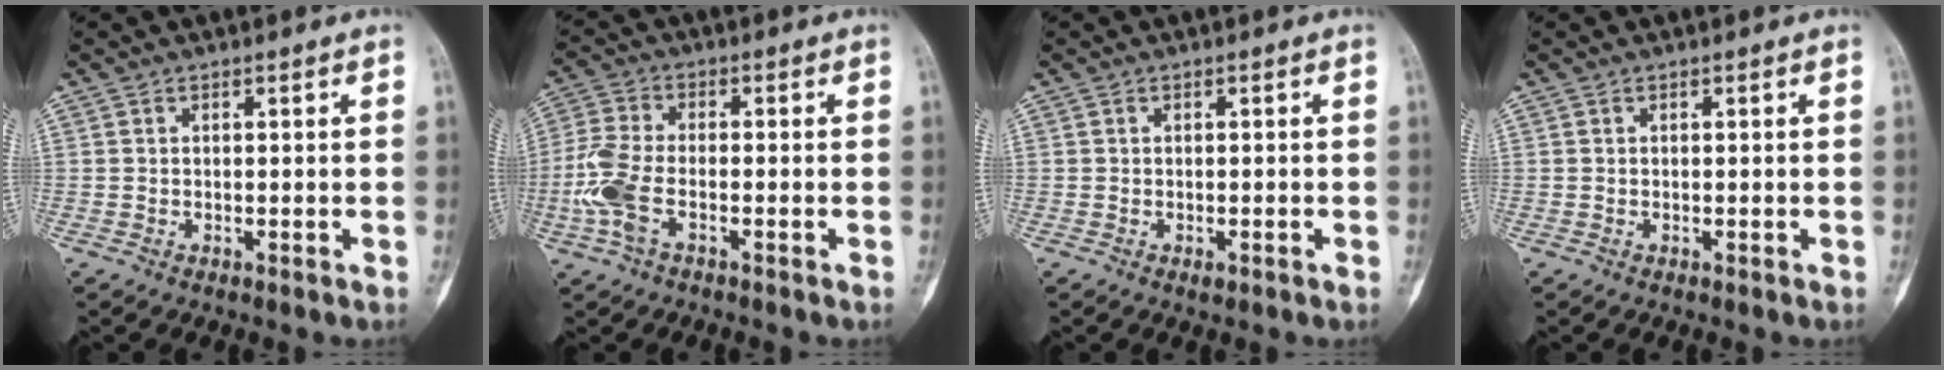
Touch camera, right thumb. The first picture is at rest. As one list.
[{"total": 8.4, "force": [-2.8, 4.1, 6.8], "torque": [-0.169, 0.014, -0.061]}, {"total": 0.9, "force": [-0.4, 0.5, 0.6], "torque": [-0.007, 0.005, -0.004]}, {"total": 0.0}]